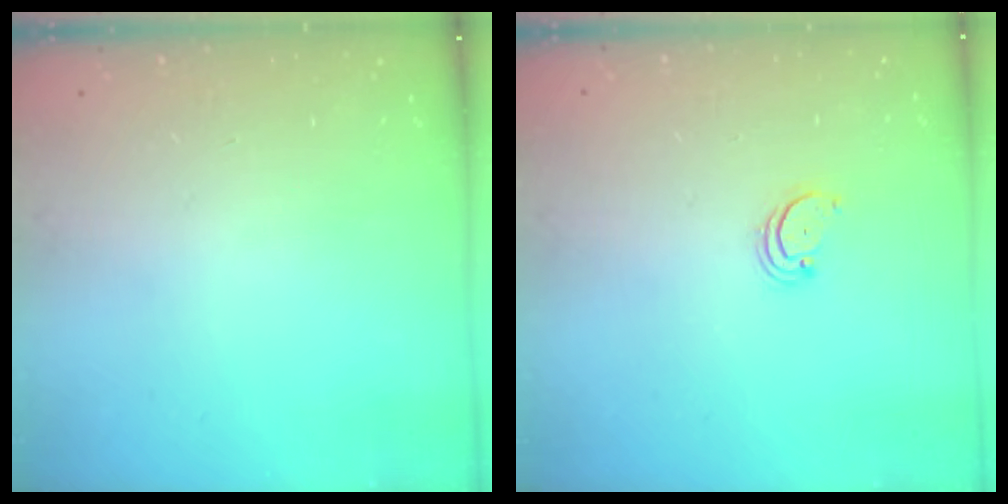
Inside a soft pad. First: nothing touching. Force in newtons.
{"total": 2.2, "press": 2.2, "slide": 0.2}